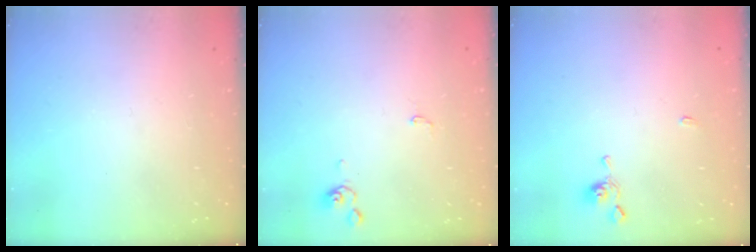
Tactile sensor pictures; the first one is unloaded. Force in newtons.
{"total": 1.0, "press": 1.0, "slide": 0.2}
{"total": 1.2, "press": 1.1, "slide": 0.5}